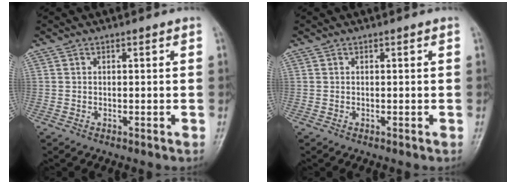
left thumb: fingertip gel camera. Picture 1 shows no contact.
{"total": 0.0}